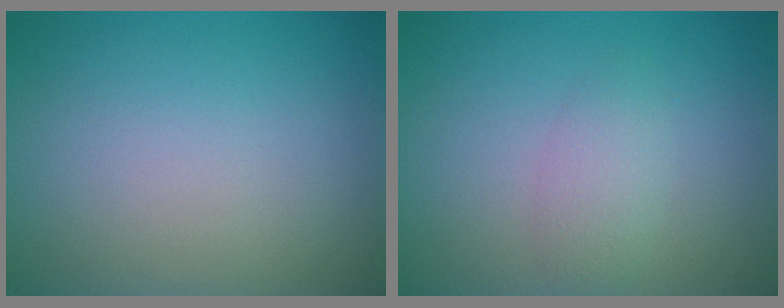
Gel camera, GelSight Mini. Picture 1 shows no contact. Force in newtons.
{"total": 1.9, "press": 1.9, "slide": 0.1}